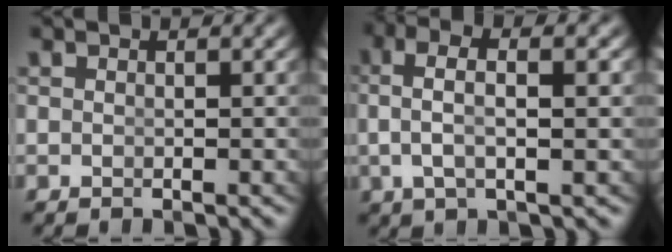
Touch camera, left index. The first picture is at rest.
{"total": 4.4, "force": [1.2, 1.6, 4.0], "torque": [-0.077, 0.007, 0.022]}